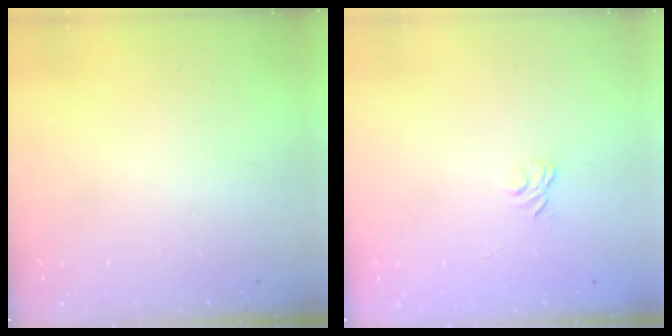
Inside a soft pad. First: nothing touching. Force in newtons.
{"total": 2.9, "press": 2.6, "slide": 1.3}